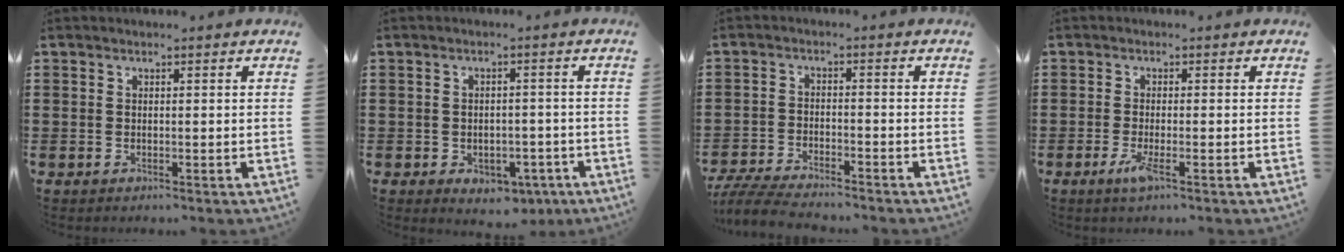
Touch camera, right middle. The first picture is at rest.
{"total": 2.7, "force": [-1.9, 1.7, 1.1], "torque": [-0.024, 0.004, -0.038]}
{"total": 5.5, "force": [-5.2, 0.4, 1.7], "torque": [-0.043, -0.004, -0.105]}
{"total": 3.0, "force": [-1.2, 0.4, 2.7], "torque": [-0.060, -0.012, -0.024]}